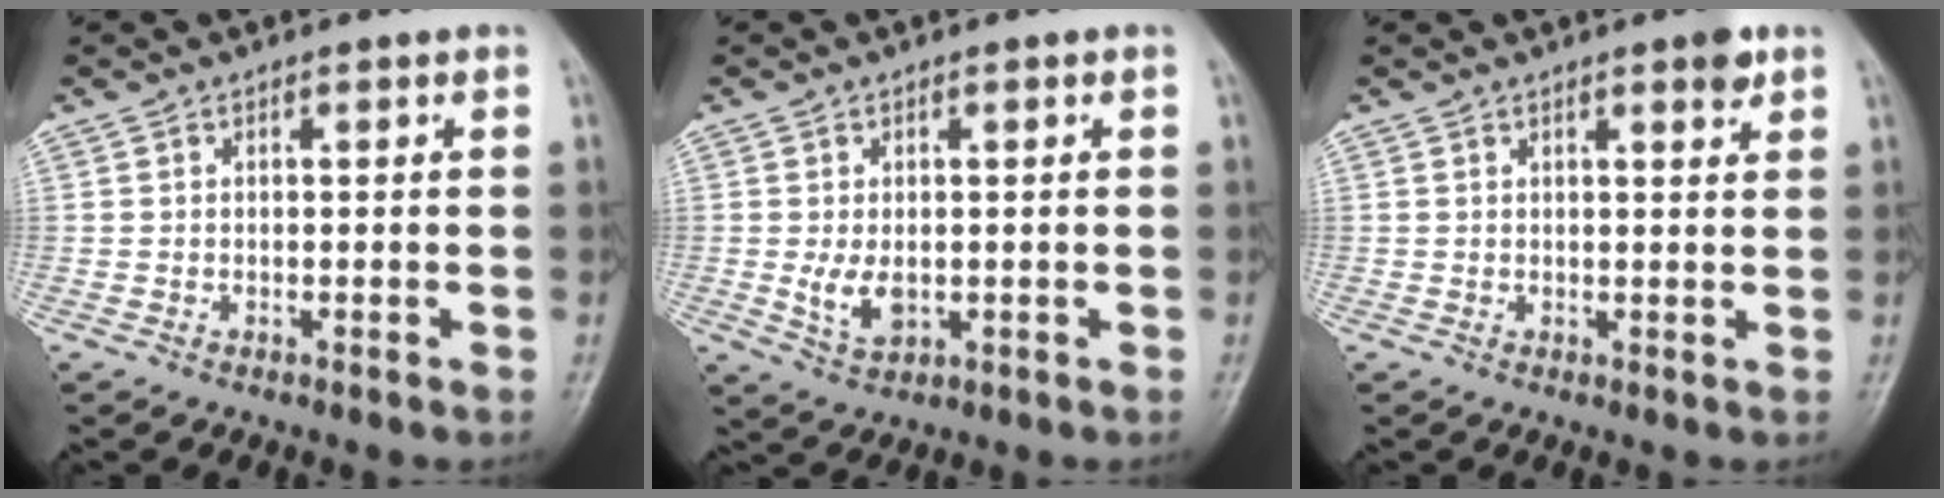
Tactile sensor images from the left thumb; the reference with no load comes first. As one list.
[{"total": 4.7, "force": [-0.3, 2.8, 3.8], "torque": [-0.064, -0.011, 0.001]}, {"total": 3.0, "force": [1.8, 0.7, 2.2], "torque": [-0.025, -0.009, 0.022]}]